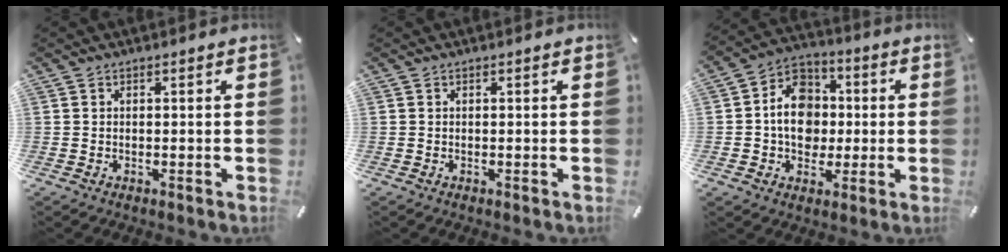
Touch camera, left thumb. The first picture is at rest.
{"total": 0.0}
{"total": 11.5, "force": [-1.3, 9.6, 6.2], "torque": [-0.120, 0.021, -0.025]}